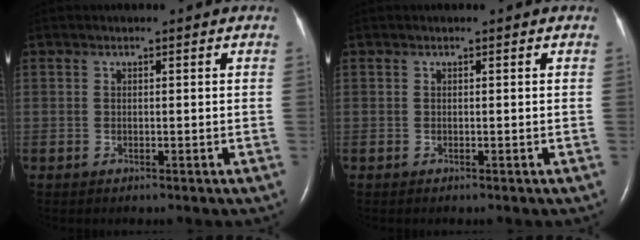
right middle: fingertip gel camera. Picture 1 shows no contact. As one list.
[{"total": 0.0}]